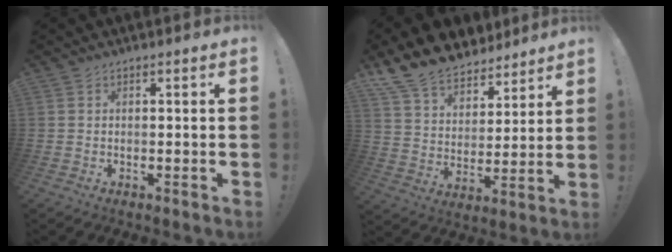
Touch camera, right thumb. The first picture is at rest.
{"total": 12.9, "force": [10.8, 6.4, 2.8], "torque": [-0.067, -0.086, 0.206]}